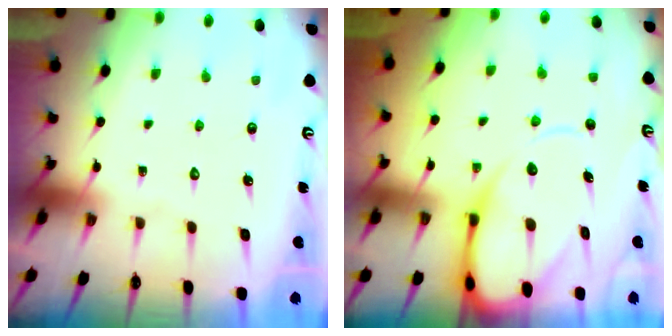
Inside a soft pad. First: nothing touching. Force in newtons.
{"total": 12.1, "press": 12.0, "slide": 1.4}